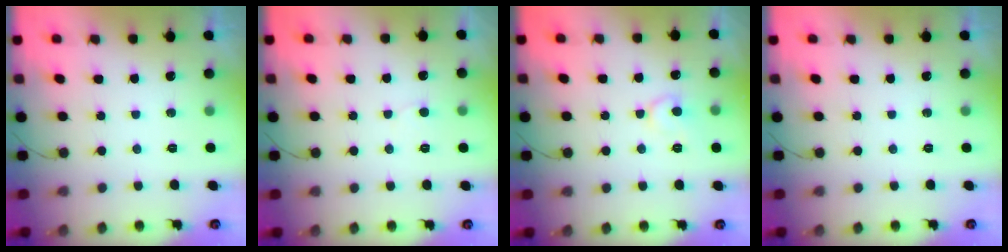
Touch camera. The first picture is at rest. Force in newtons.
{"total": 5.4, "press": 5.4, "slide": 0.5}
{"total": 7.4, "press": 7.4, "slide": 0.7}
{"total": 0.0}